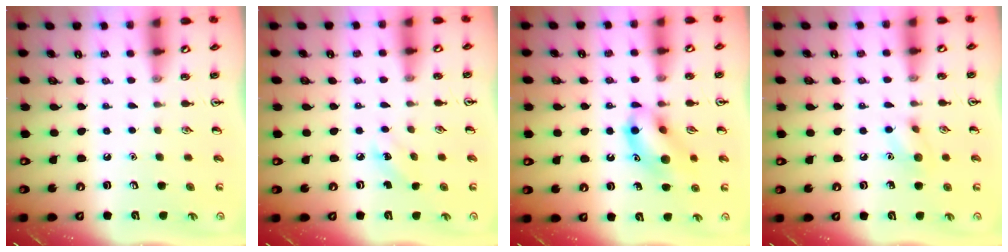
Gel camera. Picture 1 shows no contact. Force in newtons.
{"total": 5.0, "press": 4.8, "slide": 1.3}
{"total": 12.0, "press": 11.9, "slide": 1.8}
{"total": 7.7, "press": 7.5, "slide": 1.8}